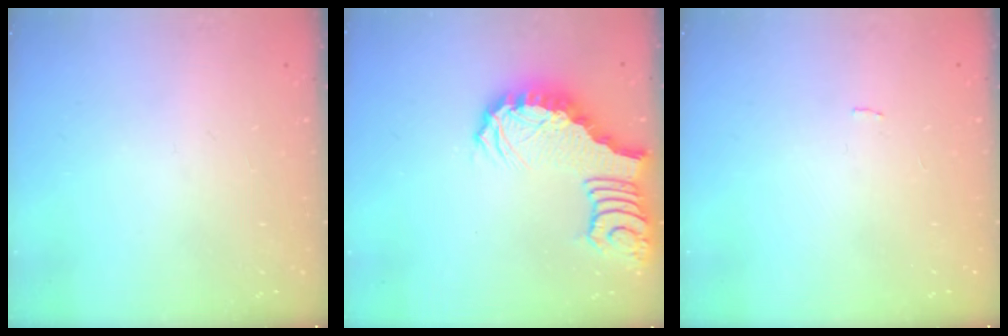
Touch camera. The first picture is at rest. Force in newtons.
{"total": 3.3, "press": 3.2, "slide": 0.7}
{"total": 0.6, "press": 0.5, "slide": 0.2}